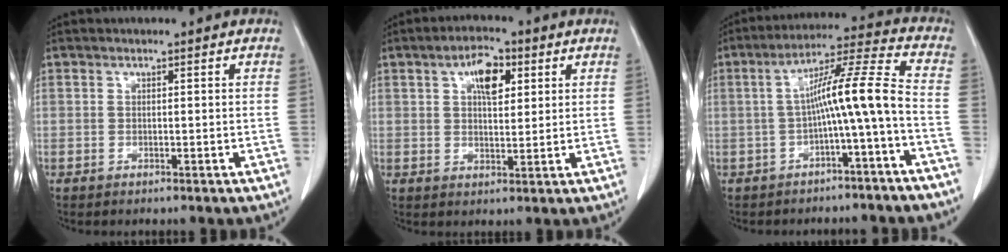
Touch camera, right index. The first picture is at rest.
{"total": 6.0, "force": [2.4, 2.6, 4.9], "torque": [-0.083, 0.009, 0.039]}
{"total": 9.9, "force": [-2.4, -0.8, 9.6], "torque": [-0.156, 0.029, -0.041]}